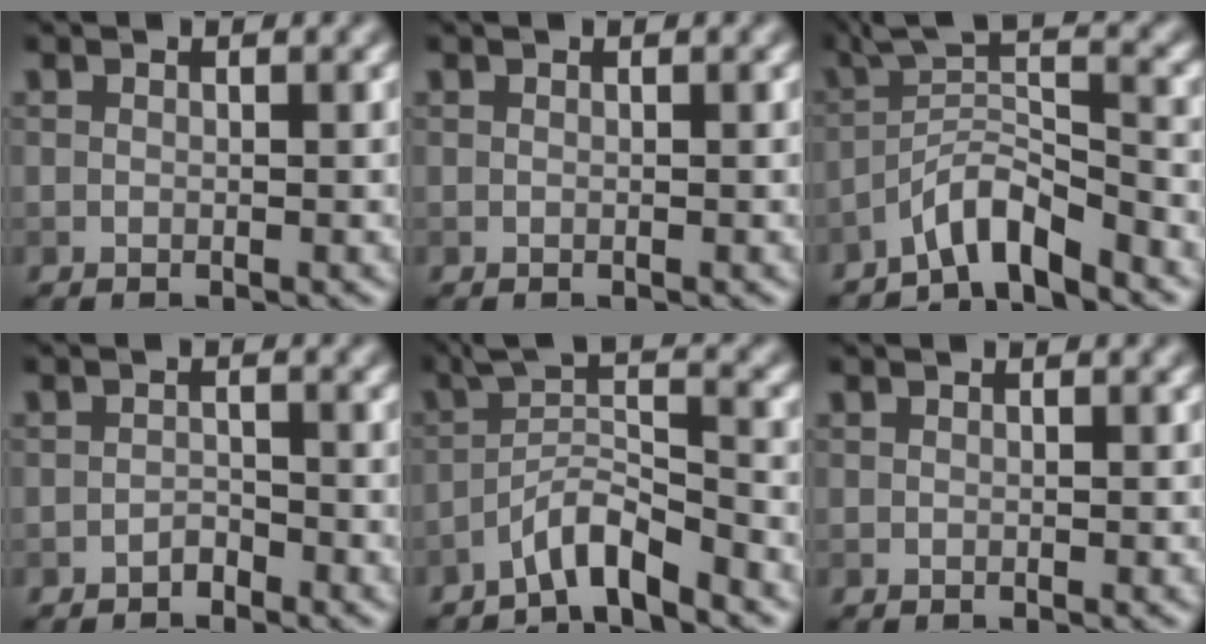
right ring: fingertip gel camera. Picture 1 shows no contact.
{"total": 0.0}
{"total": 4.8, "force": [-3.6, 0.7, 3.1], "torque": [-0.050, 0.010, -0.074]}
{"total": 1.1, "force": [-0.9, 0.4, 0.3], "torque": [-0.003, 0.003, -0.017]}
{"total": 4.2, "force": [-3.2, 0.5, 2.8], "torque": [-0.046, 0.012, -0.068]}
{"total": 0.0}